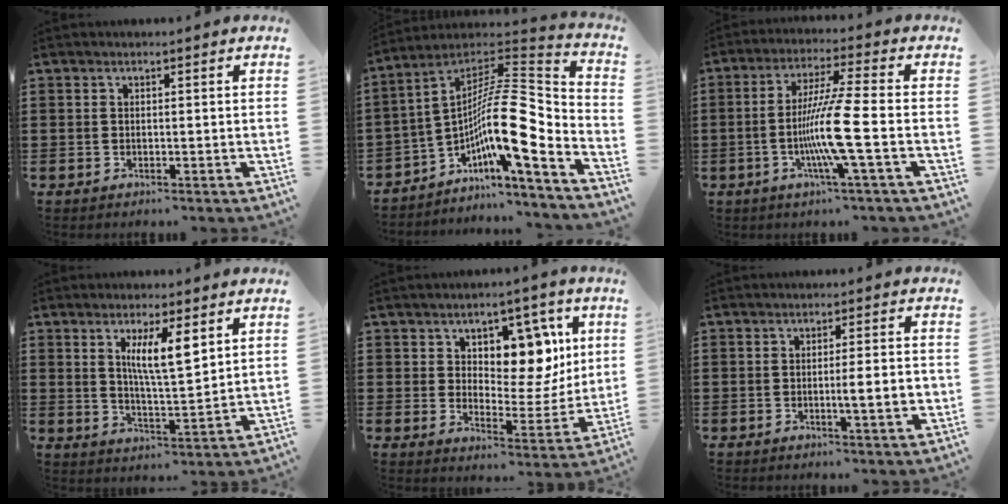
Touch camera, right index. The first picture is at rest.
{"total": 14.4, "force": [-3.1, 3.8, 13.6], "torque": [-0.236, -0.030, -0.070]}
{"total": 9.8, "force": [-2.7, -0.5, 9.4], "torque": [-0.189, -0.019, -0.058]}
{"total": 7.1, "force": [3.2, 1.5, 6.1], "torque": [-0.121, 0.001, 0.051]}
{"total": 8.4, "force": [4.5, 5.4, 4.5], "torque": [-0.076, -0.023, 0.076]}
{"total": 4.3, "force": [-0.8, 0.0, 4.2], "torque": [-0.070, -0.008, -0.014]}